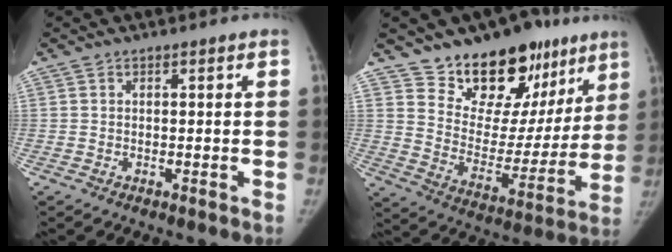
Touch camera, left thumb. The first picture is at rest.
{"total": 22.0, "force": [15.5, 12.3, 9.6], "torque": [-0.084, -0.086, 0.238]}